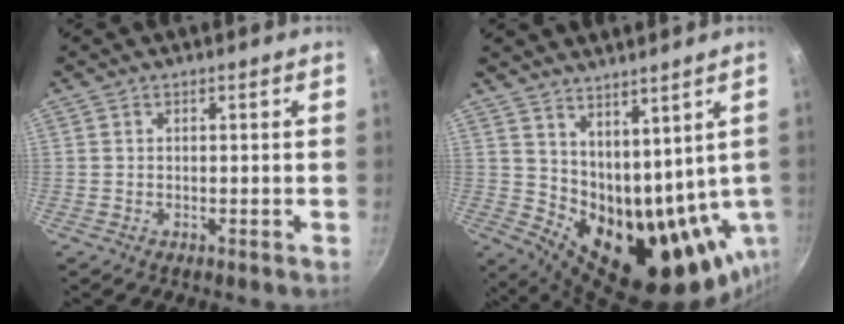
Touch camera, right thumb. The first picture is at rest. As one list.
[{"total": 16.6, "force": [7.2, 9.6, 11.4], "torque": [-0.146, -0.038, 0.157]}]